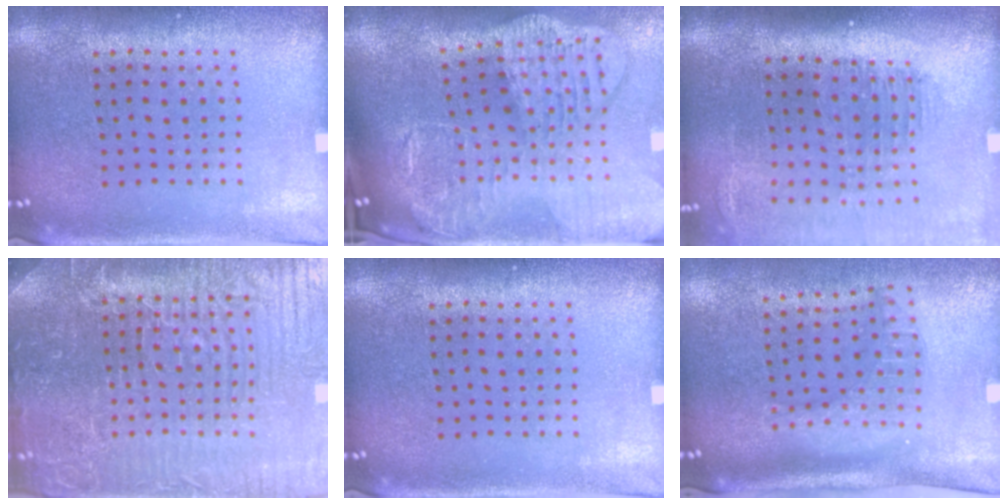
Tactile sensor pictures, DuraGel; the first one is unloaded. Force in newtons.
{"total": 4.0, "press": 3.1, "slide": 2.6}
{"total": 1.7, "press": 1.5, "slide": 0.7}
{"total": 6.2, "press": 5.6, "slide": 2.5}
{"total": 0.0}
{"total": 2.0, "press": 1.6, "slide": 1.3}